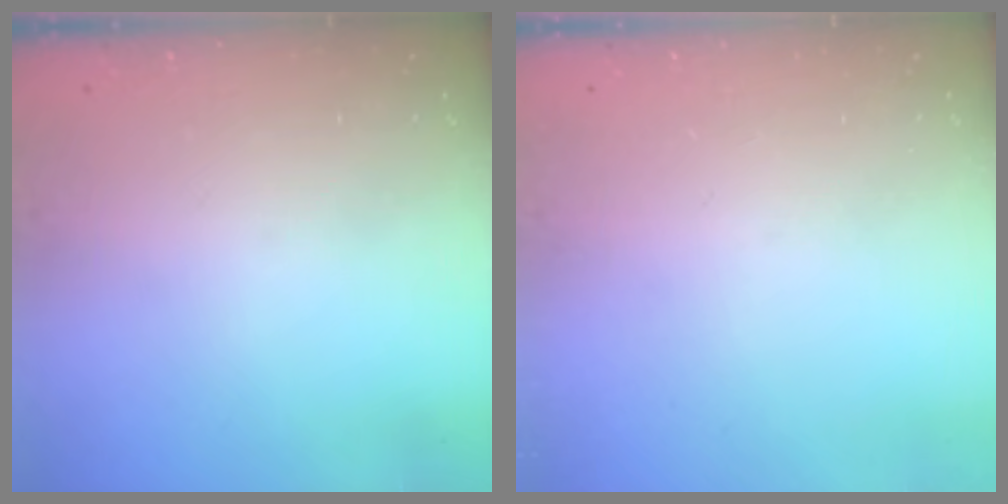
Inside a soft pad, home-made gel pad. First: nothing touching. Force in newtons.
{"total": 0.0}